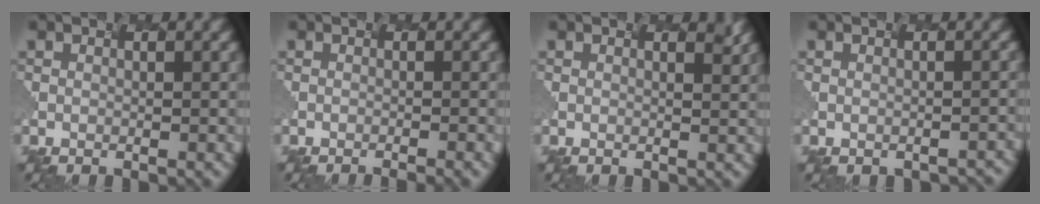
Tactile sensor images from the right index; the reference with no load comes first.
{"total": 1.8, "force": [-0.7, 0.8, 1.5], "torque": [0.008, 0.004, -0.011]}
{"total": 1.4, "force": [1.3, 0.4, 0.2], "torque": [0.011, -0.003, 0.007]}
{"total": 0.8, "force": [-0.4, 0.6, 0.4], "torque": [-0.001, -0.001, 0.005]}